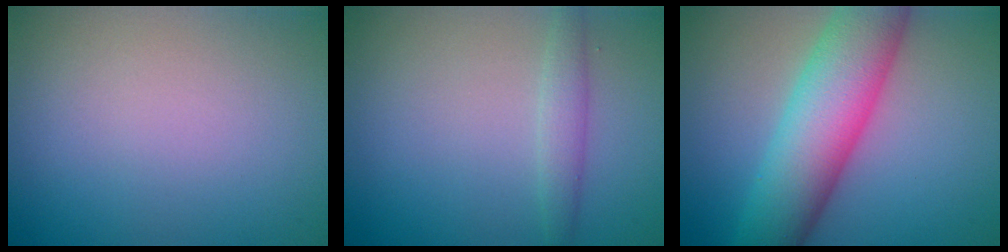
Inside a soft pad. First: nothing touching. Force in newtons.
{"total": 1.7, "press": 1.7, "slide": 0.1}
{"total": 9.6, "press": 9.6, "slide": 0.3}